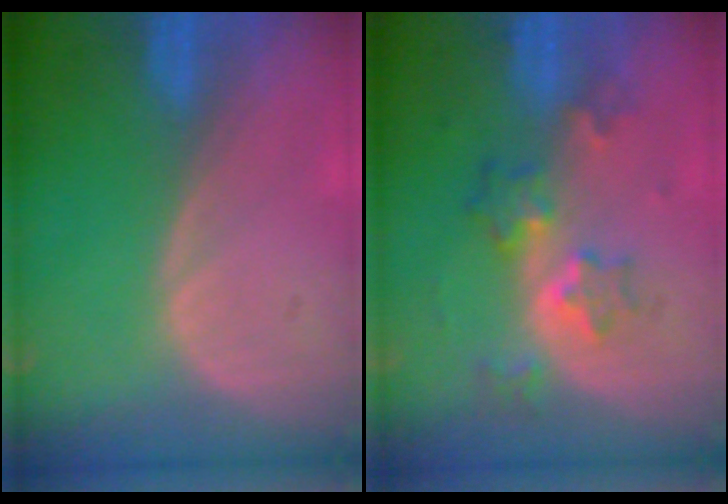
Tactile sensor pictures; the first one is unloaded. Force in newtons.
{"total": 6.2, "press": 5.5, "slide": 3.0}